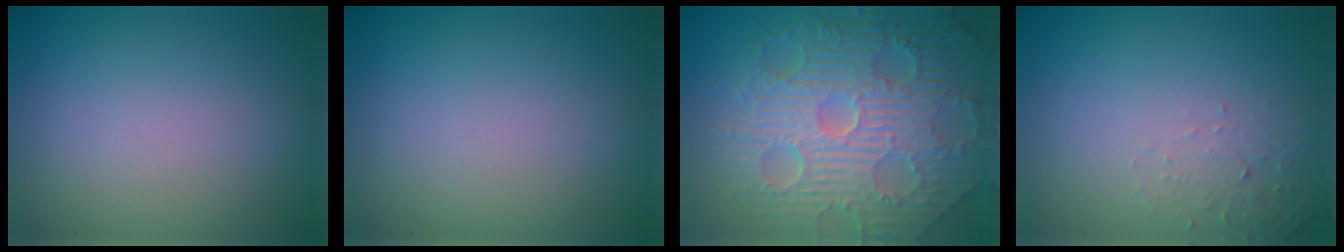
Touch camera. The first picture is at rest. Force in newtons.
{"total": 0.0}
{"total": 11.2, "press": 7.4, "slide": 8.5}
{"total": 1.6, "press": 1.6, "slide": 0.4}